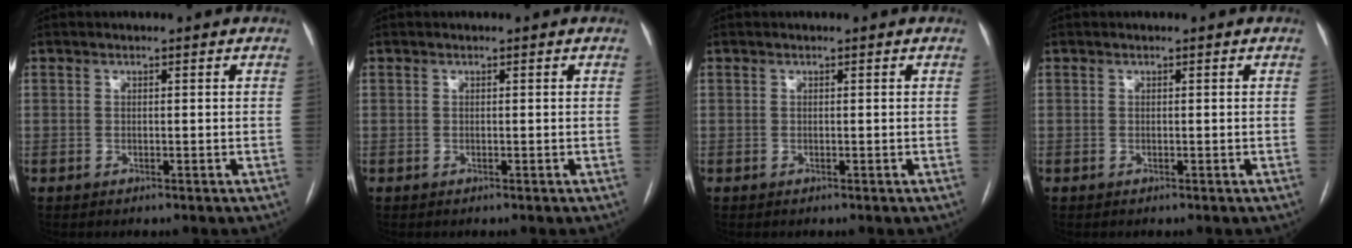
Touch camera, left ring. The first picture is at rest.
{"total": 0.0}
{"total": 0.0}
{"total": 0.0}